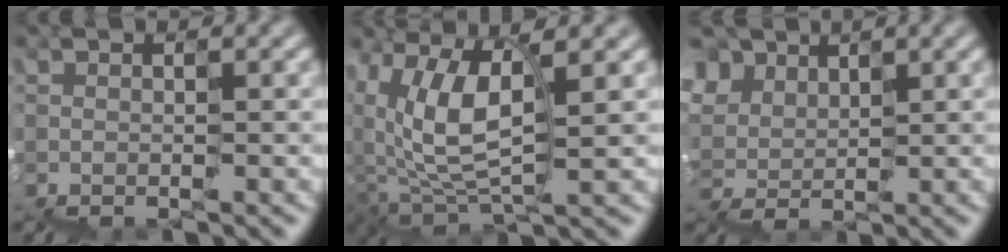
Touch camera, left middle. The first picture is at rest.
{"total": 5.0, "force": [2.5, 2.8, 3.2], "torque": [-0.084, 0.017, 0.045]}
{"total": 4.4, "force": [3.6, 2.0, -1.6], "torque": [0.016, 0.024, 0.063]}